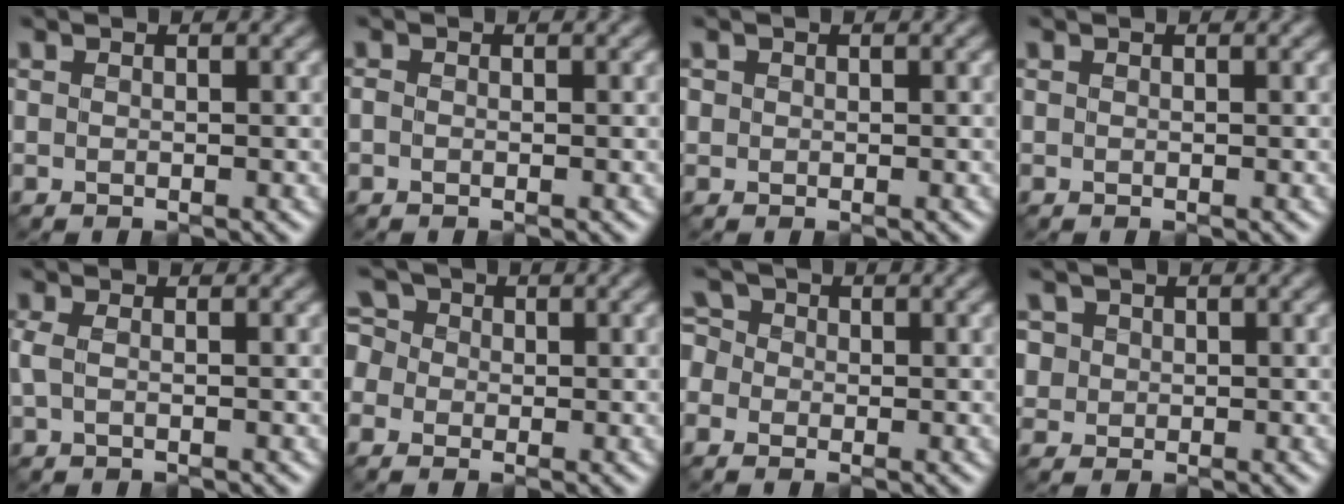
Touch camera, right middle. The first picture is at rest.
{"total": 0.6, "force": [-0.4, 0.3, 0.3], "torque": [-0.006, -0.004, -0.009]}
{"total": 0.6, "force": [0.1, 0.6, 0.0], "torque": [0.001, -0.003, 0.002]}
{"total": 0.0}
{"total": 1.2, "force": [-0.1, 0.4, 1.1], "torque": [-0.029, 0.001, -0.006]}
{"total": 4.8, "force": [0.6, 4.2, 2.2], "torque": [-0.052, 0.030, -0.023]}
{"total": 3.4, "force": [0.1, 3.1, 1.5], "torque": [-0.038, 0.023, -0.023]}
{"total": 2.1, "force": [0.7, 1.9, 0.5], "torque": [-0.024, 0.000, 0.029]}